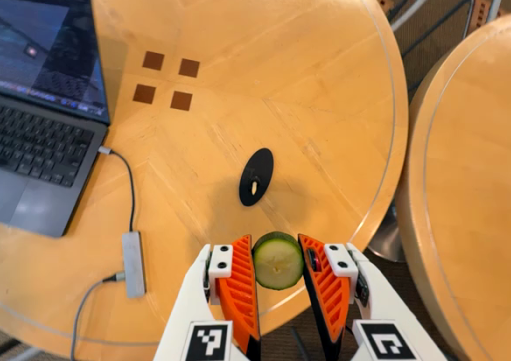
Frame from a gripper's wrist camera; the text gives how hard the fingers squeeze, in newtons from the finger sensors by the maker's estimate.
{"total": 8.1, "left": 8.1, "right": 8.1}